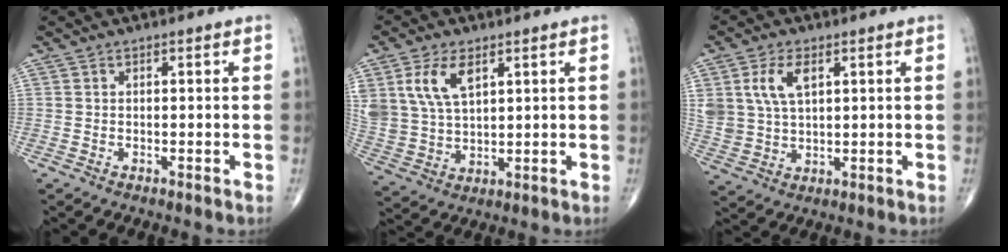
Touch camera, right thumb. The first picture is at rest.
{"total": 10.5, "force": [4.7, 5.9, 7.3], "torque": [-0.145, -0.012, 0.103]}
{"total": 8.2, "force": [3.1, 4.8, 6.0], "torque": [-0.118, -0.006, 0.066]}